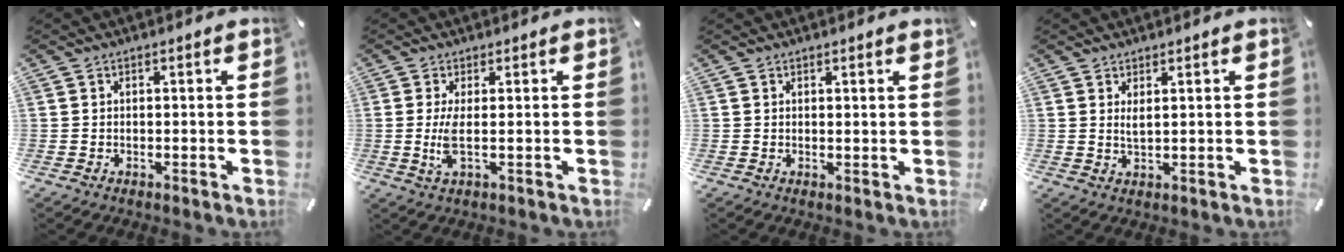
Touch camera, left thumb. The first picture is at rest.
{"total": 5.2, "force": [0.0, 1.0, 5.1], "torque": [-0.112, -0.017, -0.003]}
{"total": 0.6, "force": [0.5, 0.1, 0.3], "torque": [-0.006, -0.001, 0.009]}
{"total": 2.1, "force": [1.2, 0.4, 1.7], "torque": [-0.035, 0.001, 0.022]}